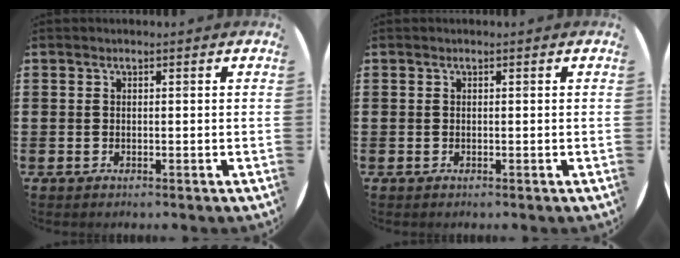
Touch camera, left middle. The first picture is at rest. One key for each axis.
{"total": 0.0}